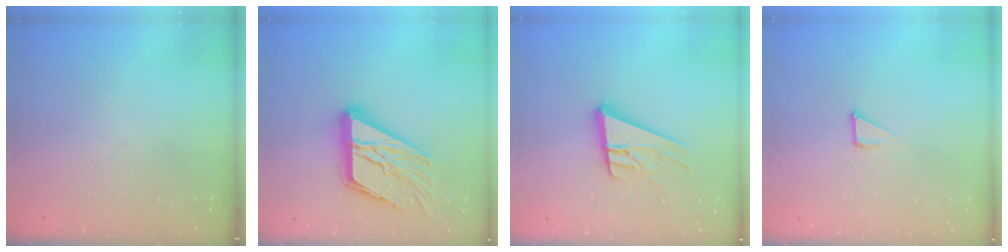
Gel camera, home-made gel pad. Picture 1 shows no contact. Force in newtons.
{"total": 18.9, "press": 18.8, "slide": 1.9}
{"total": 14.1, "press": 13.9, "slide": 2.4}
{"total": 3.1, "press": 3.1, "slide": 0.2}